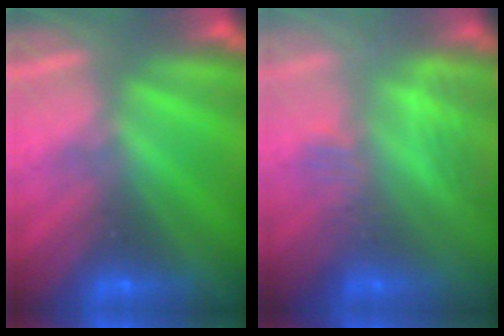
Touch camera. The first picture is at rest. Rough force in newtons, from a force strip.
{"total": 2.9}